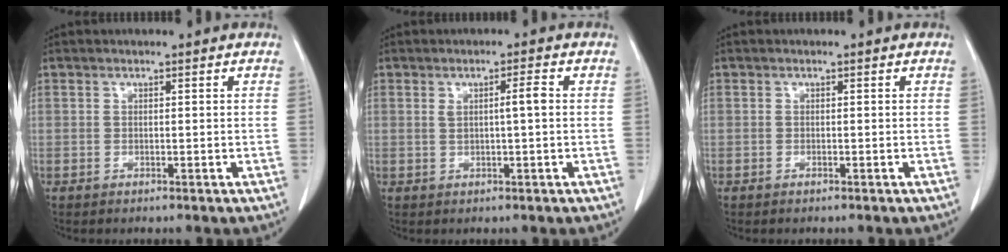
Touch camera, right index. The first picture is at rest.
{"total": 2.7, "force": [0.4, 0.1, 2.7], "torque": [-0.046, 0.001, 0.008]}
{"total": 0.0}